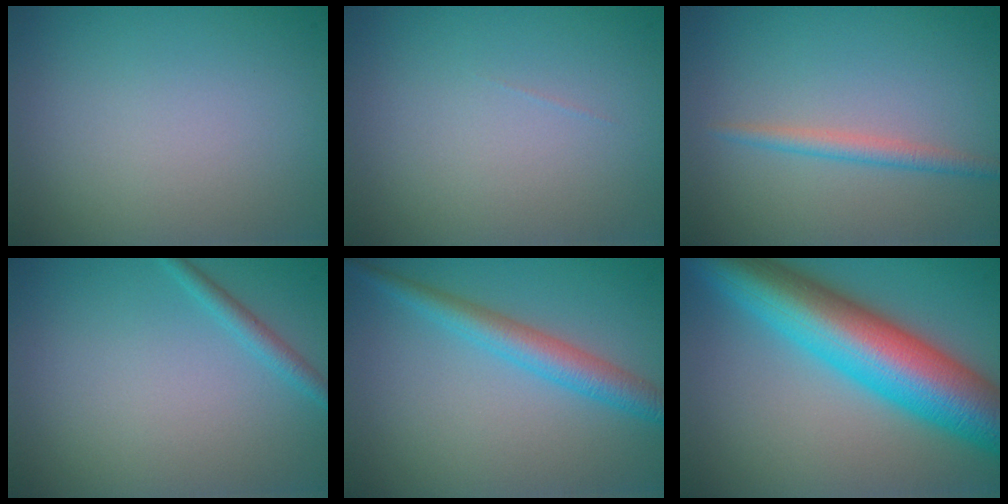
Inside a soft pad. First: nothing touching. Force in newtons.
{"total": 0.0}
{"total": 1.7, "press": 1.7, "slide": 0.0}
{"total": 1.4, "press": 1.4, "slide": 0.1}
{"total": 3.4, "press": 3.4, "slide": 0.1}
{"total": 12.8, "press": 12.8, "slide": 0.2}